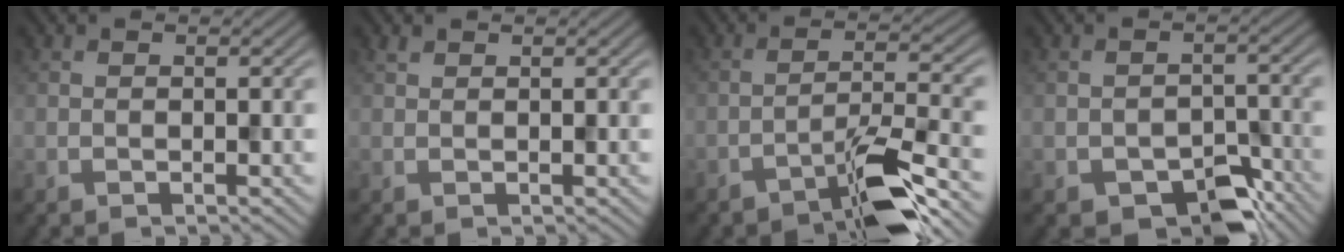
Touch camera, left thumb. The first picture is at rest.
{"total": 0.6, "force": [0.5, 0.2, 0.2], "torque": [-0.008, 0.002, 0.012]}
{"total": 6.6, "force": [-4.6, 1.0, 4.6], "torque": [-0.072, 0.012, -0.086]}
{"total": 5.6, "force": [-3.5, 3.1, 3.0], "torque": [-0.041, -0.007, -0.055]}